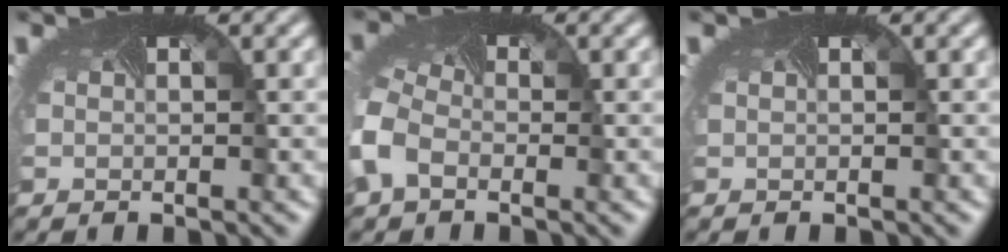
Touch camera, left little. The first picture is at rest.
{"total": 6.2, "force": [-1.9, 4.3, 4.1], "torque": [-0.119, -0.010, -0.043]}
{"total": 0.0}